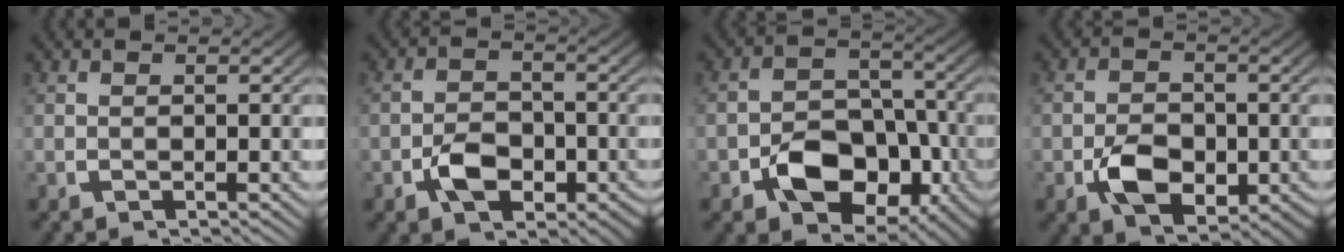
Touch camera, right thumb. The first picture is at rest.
{"total": 4.6, "force": [-1.7, 3.2, 2.9], "torque": [-0.054, -0.019, -0.022]}
{"total": 9.1, "force": [-2.9, 6.5, 5.6], "torque": [-0.101, -0.030, -0.040]}
{"total": 6.3, "force": [-1.6, 4.2, 4.3], "torque": [-0.088, -0.028, -0.016]}